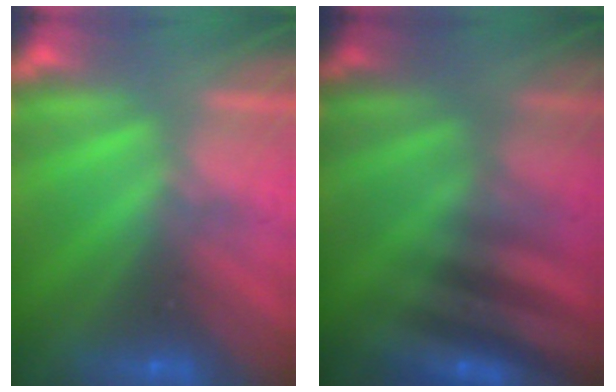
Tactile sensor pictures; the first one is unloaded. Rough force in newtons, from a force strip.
{"total": 3.0}